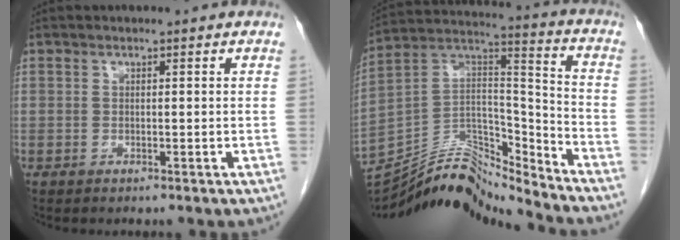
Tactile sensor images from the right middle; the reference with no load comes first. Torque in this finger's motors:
{"motor_torque": [-0.39, -0.28, -0.11, -0.01]}